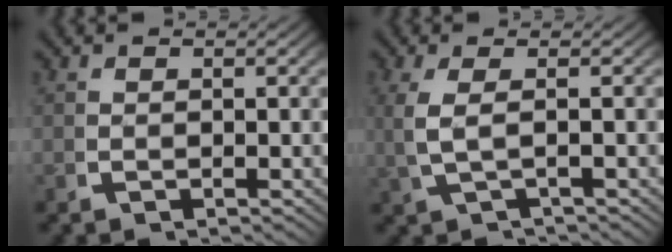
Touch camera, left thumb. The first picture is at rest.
{"total": 3.1, "force": [-0.8, 1.2, 2.7], "torque": [-0.083, -0.009, 0.006]}